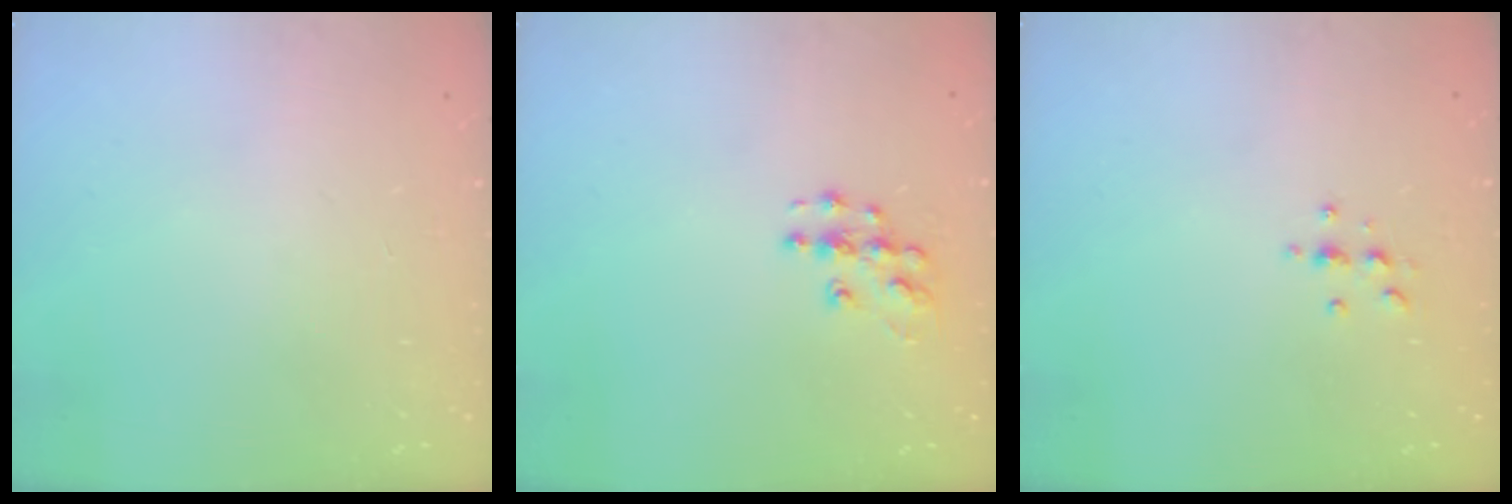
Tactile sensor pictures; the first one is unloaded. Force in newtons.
{"total": 8.2, "press": 8.2, "slide": 0.4}
{"total": 3.0, "press": 3.0, "slide": 0.4}